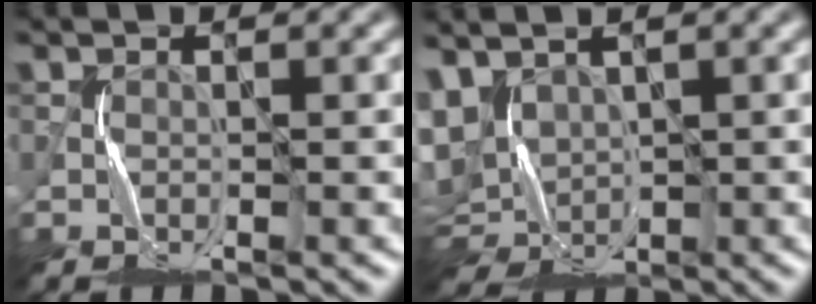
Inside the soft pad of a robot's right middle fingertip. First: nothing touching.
{"total": 6.7, "force": [2.0, 4.5, 4.6], "torque": [-0.090, 0.003, 0.047]}